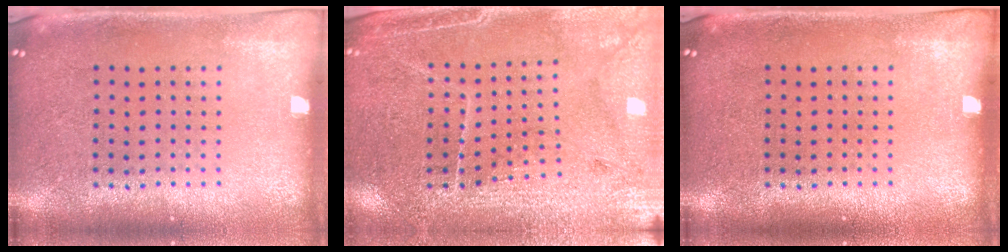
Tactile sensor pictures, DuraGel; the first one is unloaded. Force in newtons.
{"total": 3.1, "press": 3.0, "slide": 0.7}
{"total": 0.0}